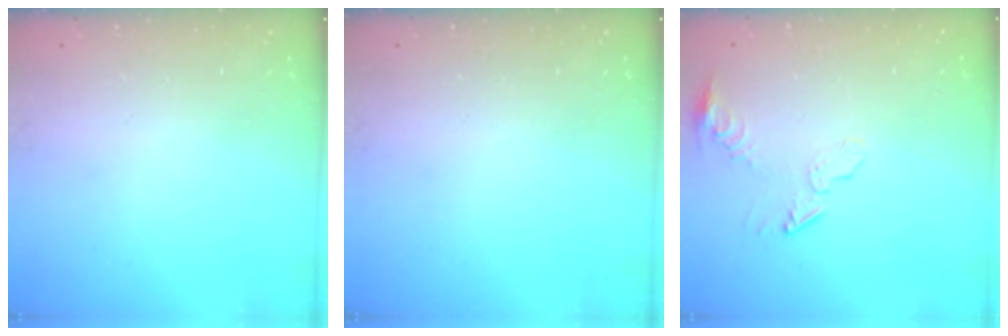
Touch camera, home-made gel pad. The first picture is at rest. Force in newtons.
{"total": 0.0}
{"total": 7.2, "press": 7.2, "slide": 0.6}